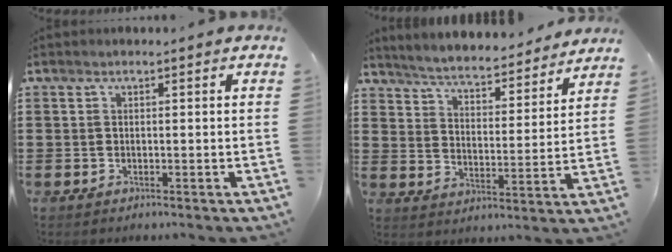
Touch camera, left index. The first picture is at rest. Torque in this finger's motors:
{"motor_torque": [2.14, 0.00, 0.71, 0.08]}